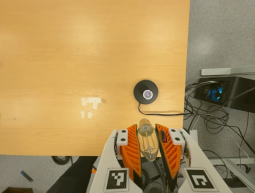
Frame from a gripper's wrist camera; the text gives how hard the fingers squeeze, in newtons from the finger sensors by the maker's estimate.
{"total": 17.9, "left": 19.1, "right": 16.7}